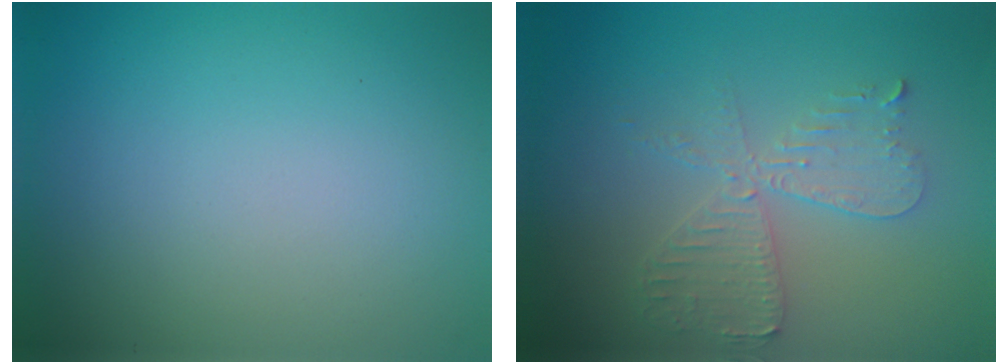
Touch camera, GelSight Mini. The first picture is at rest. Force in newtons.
{"total": 4.0, "press": 3.4, "slide": 2.0}